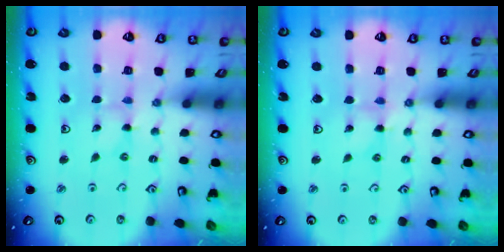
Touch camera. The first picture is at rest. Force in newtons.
{"total": 1.4, "press": 1.4, "slide": 0.2}